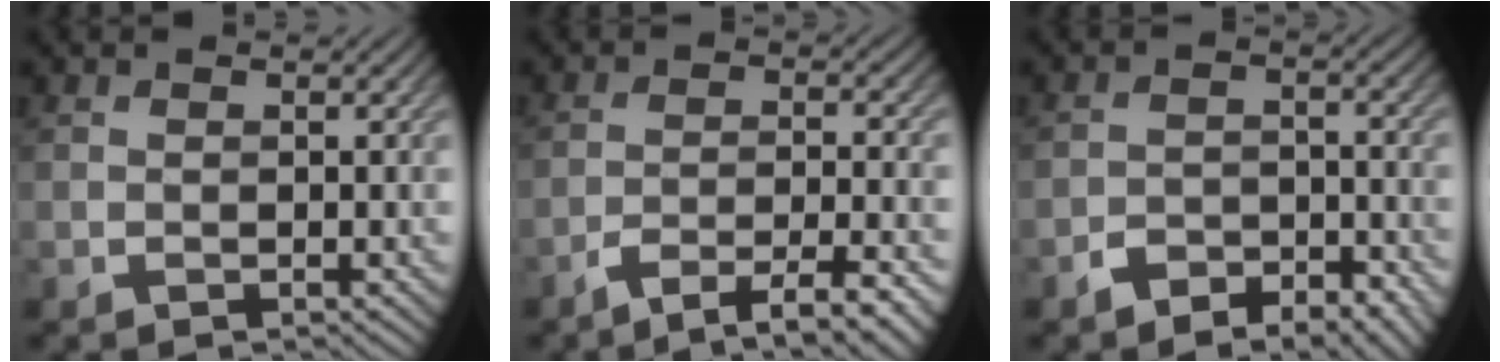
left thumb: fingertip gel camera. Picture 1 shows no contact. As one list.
[{"total": 6.1, "force": [-4.3, 1.2, 4.1], "torque": [-0.067, 0.003, -0.073]}, {"total": 6.6, "force": [-4.6, 3.0, 3.6], "torque": [-0.052, -0.004, -0.082]}]